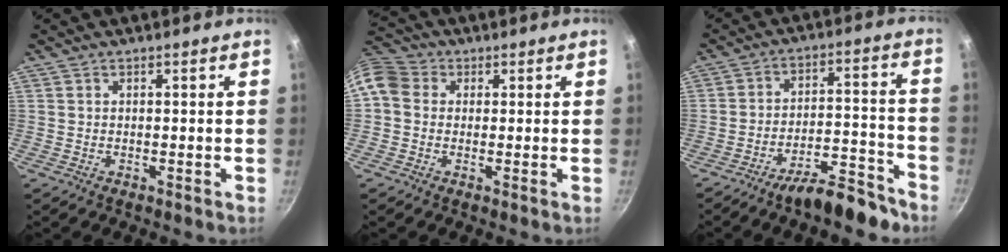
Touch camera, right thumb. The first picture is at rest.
{"total": 9.0, "force": [1.0, 7.7, 4.6], "torque": [-0.090, 0.024, 0.002]}
{"total": 11.3, "force": [-8.7, 3.4, 6.4], "torque": [-0.075, 0.087, -0.130]}